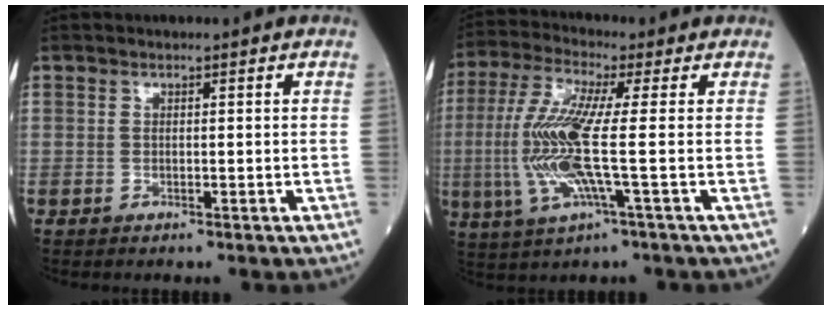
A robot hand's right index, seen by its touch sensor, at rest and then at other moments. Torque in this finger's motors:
{"motor_torque": [1.99, 0.16, 1.05, 0.21]}